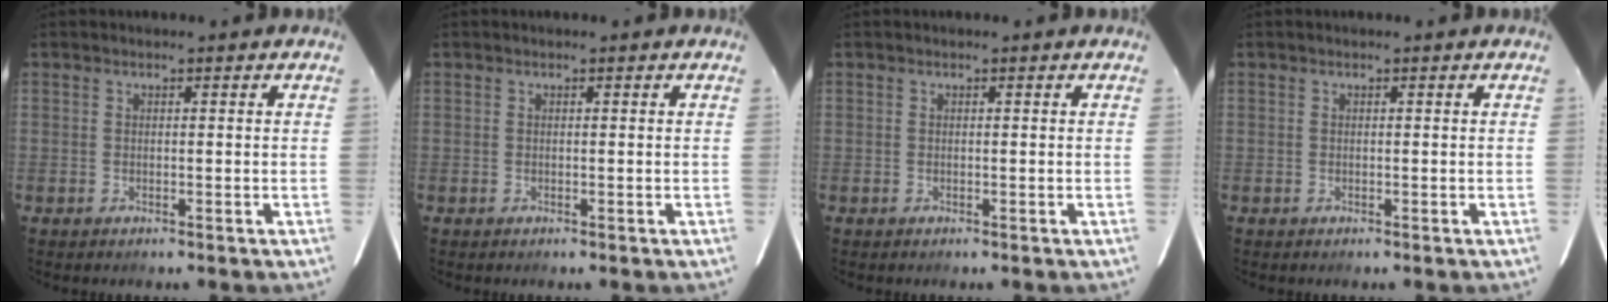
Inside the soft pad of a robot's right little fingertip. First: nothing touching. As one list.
[{"total": 0.0}, {"total": 0.0}, {"total": 0.0}]